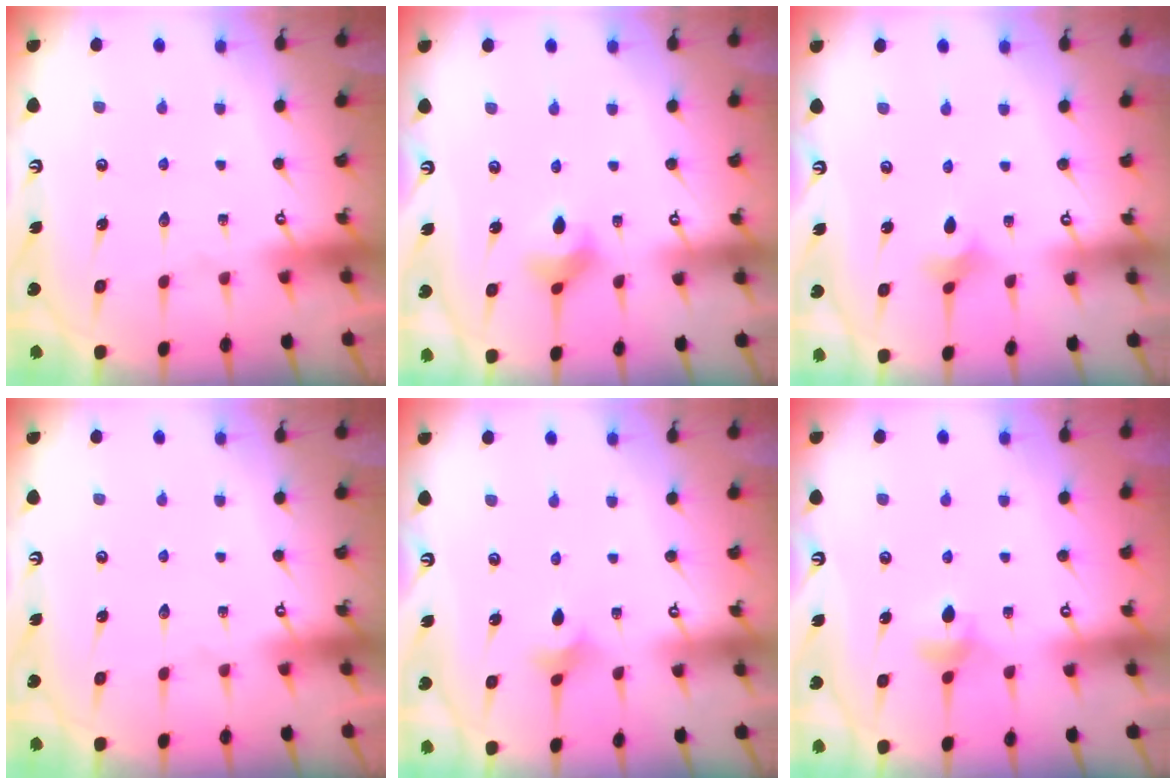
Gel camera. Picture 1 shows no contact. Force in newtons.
{"total": 4.0, "press": 3.9, "slide": 0.7}
{"total": 2.3, "press": 2.2, "slide": 0.5}
{"total": 0.0}
{"total": 1.9, "press": 1.8, "slide": 0.6}
{"total": 4.1, "press": 4.0, "slide": 1.0}